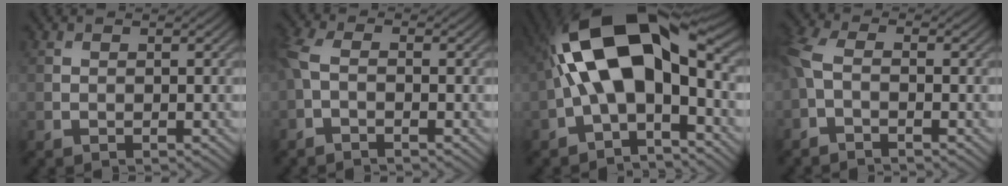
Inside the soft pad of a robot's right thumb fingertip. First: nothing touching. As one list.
[{"total": 3.8, "force": [-1.1, 1.8, 3.1], "torque": [-0.085, 0.003, -0.033]}, {"total": 16.6, "force": [0.6, 8.4, 14.4], "torque": [-0.261, 0.027, -0.004]}, {"total": 4.8, "force": [-1.3, 2.3, 4.0], "torque": [-0.112, 0.002, -0.038]}]